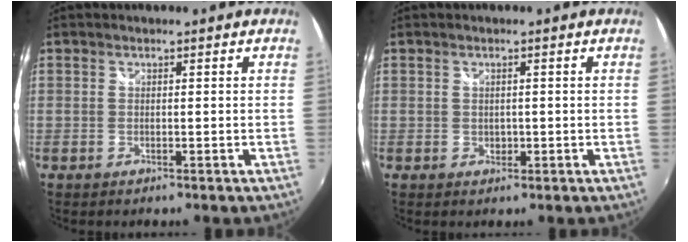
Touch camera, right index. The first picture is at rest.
{"total": 1.1, "force": [0.0, 1.0, 0.6], "torque": [-0.007, 0.000, 0.001]}